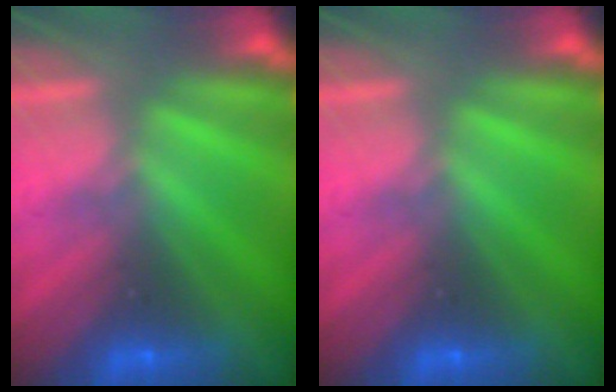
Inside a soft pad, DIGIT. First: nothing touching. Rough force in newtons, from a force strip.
{"total": 0.0}